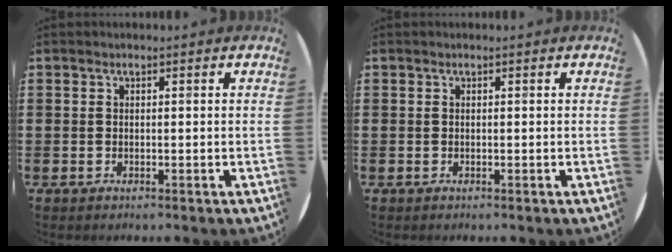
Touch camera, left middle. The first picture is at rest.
{"total": 0.0}